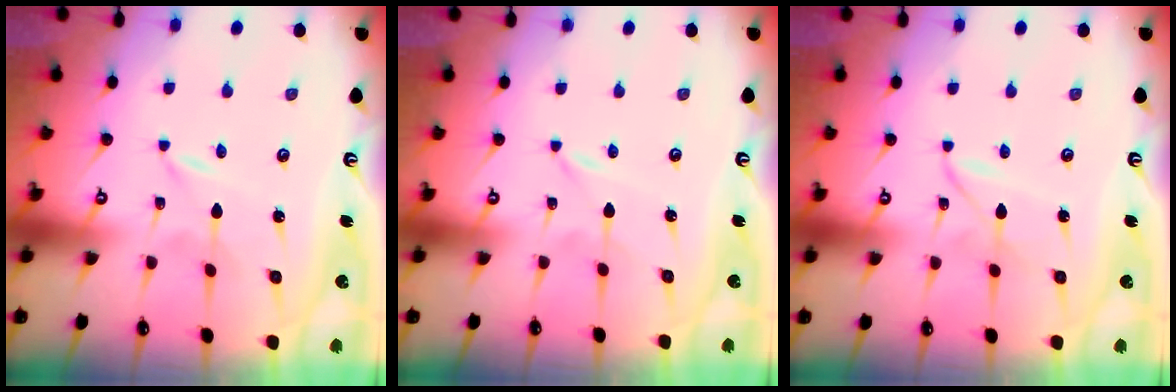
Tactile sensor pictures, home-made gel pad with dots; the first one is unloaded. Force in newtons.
{"total": 0.0}
{"total": 1.8, "press": 1.8, "slide": 0.2}